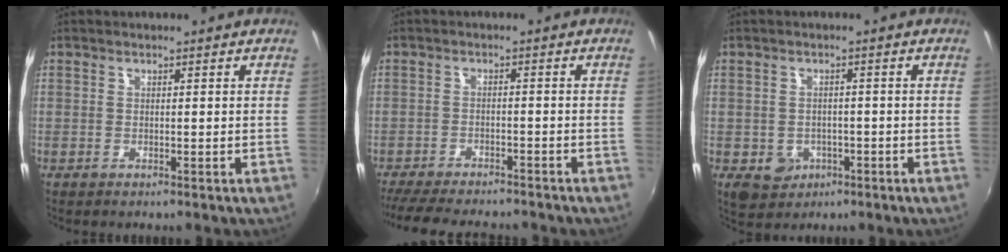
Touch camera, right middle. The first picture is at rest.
{"total": 12.4, "force": [-11.0, 2.6, 5.0], "torque": [-0.119, -0.021, -0.171]}
{"total": 5.7, "force": [-2.1, 4.9, 2.1], "torque": [-0.052, -0.003, -0.019]}